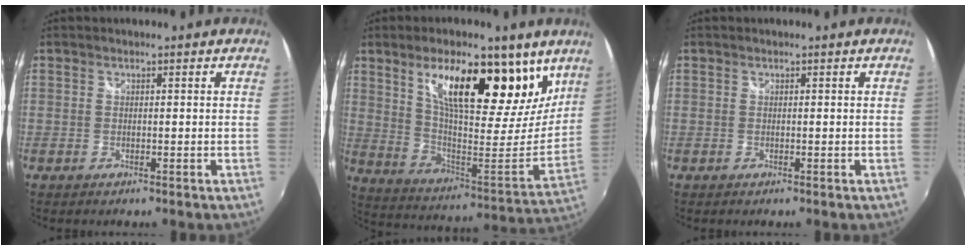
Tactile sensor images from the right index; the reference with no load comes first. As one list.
[{"total": 24.3, "force": [14.3, 8.9, 17.4], "torque": [-0.267, 0.001, 0.246]}, {"total": 0.0}]